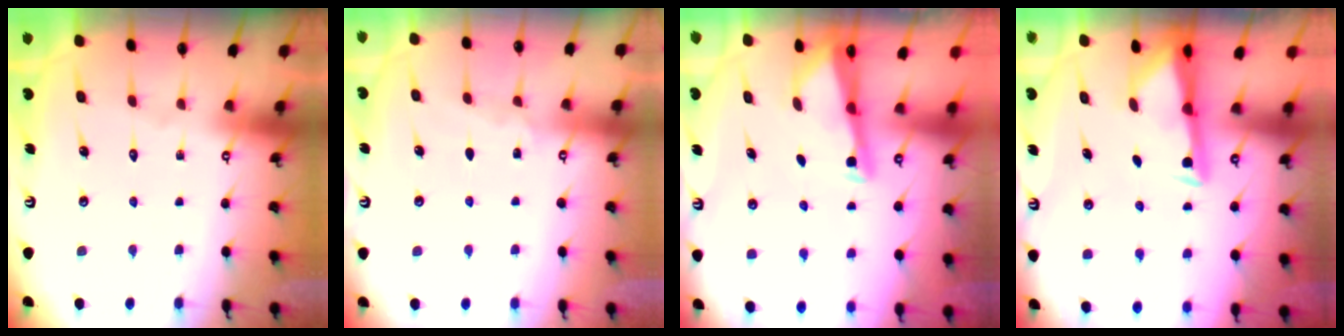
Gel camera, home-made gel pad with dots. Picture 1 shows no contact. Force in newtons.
{"total": 3.0, "press": 3.0, "slide": 0.3}
{"total": 2.7, "press": 2.7, "slide": 0.3}
{"total": 2.8, "press": 2.7, "slide": 0.5}